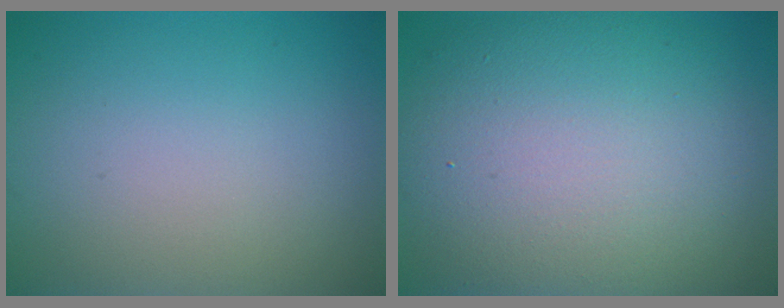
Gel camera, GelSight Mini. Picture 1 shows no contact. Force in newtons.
{"total": 13.5, "press": 13.5, "slide": 1.1}